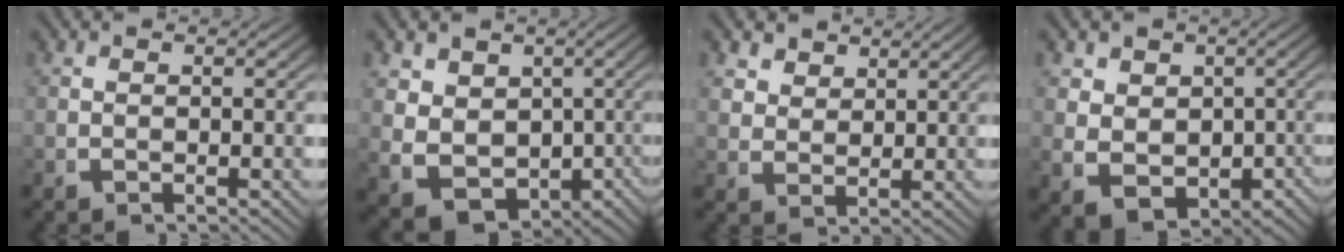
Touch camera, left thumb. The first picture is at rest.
{"total": 10.5, "force": [-2.9, 8.3, 5.7], "torque": [-0.145, -0.069, -0.016]}
{"total": 3.3, "force": [2.7, 1.6, 1.0], "torque": [-0.012, -0.001, 0.054]}
{"total": 7.3, "force": [-1.7, 6.0, 3.8], "torque": [-0.093, -0.051, -0.001]}